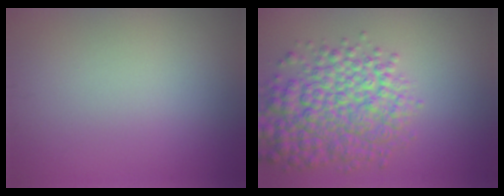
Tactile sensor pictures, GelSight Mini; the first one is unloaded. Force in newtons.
{"total": 8.0, "press": 8.0, "slide": 0.2}